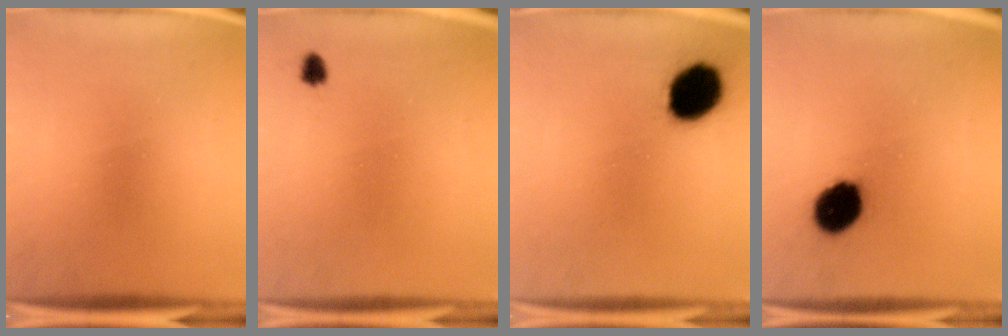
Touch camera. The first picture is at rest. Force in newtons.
{"total": 1.5}
{"total": 14.1}
{"total": 11.1}